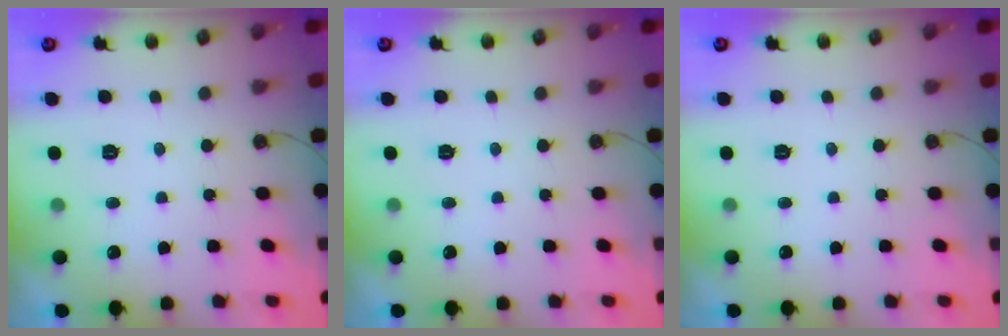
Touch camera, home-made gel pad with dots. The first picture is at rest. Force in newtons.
{"total": 0.0}
{"total": 0.0}